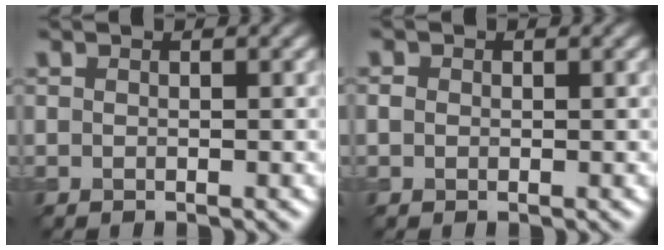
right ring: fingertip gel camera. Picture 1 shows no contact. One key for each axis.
{"total": 0.7, "fx": 0.0, "fy": 0.7, "fz": 0.2, "tx": -0.003, "ty": -0.001, "tz": -0.002}